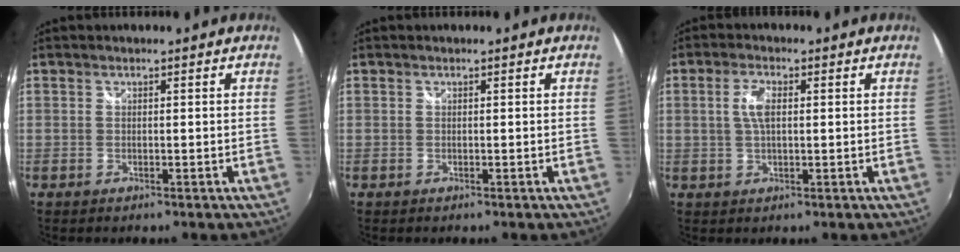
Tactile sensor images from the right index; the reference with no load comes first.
{"total": 0.0}
{"total": 4.0, "force": [0.6, 1.7, 3.6], "torque": [-0.070, 0.004, 0.013]}